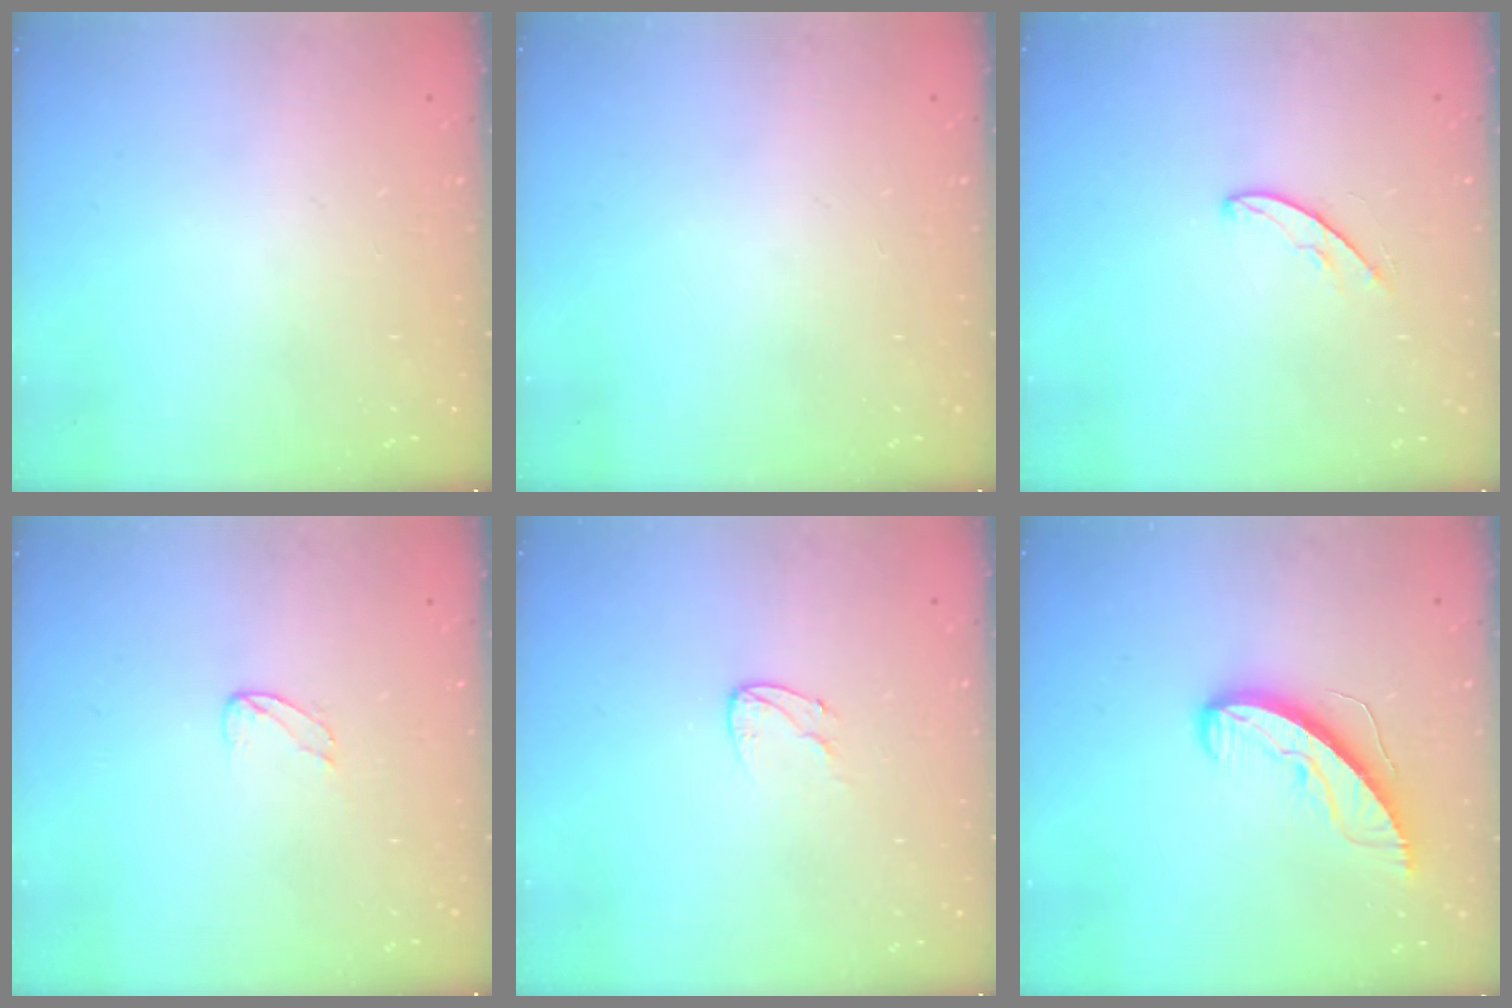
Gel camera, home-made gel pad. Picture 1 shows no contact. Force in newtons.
{"total": 0.0}
{"total": 5.3, "press": 5.3, "slide": 0.4}
{"total": 3.9, "press": 3.9, "slide": 0.2}
{"total": 5.6, "press": 5.6, "slide": 0.7}
{"total": 8.9, "press": 8.8, "slide": 0.9}